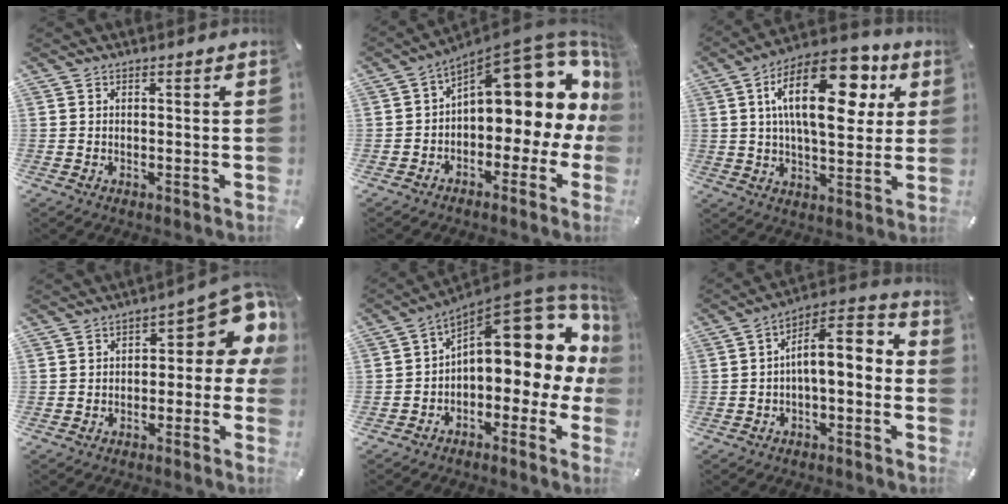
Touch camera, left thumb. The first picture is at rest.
{"total": 15.6, "force": [7.9, 7.5, 11.2], "torque": [-0.142, -0.072, 0.127]}
{"total": 22.1, "force": [7.8, 10.9, 17.6], "torque": [-0.294, -0.022, 0.118]}
{"total": 9.9, "force": [3.3, 5.3, 7.7], "torque": [-0.089, -0.032, 0.056]}
{"total": 15.4, "force": [7.0, 7.5, 11.6], "torque": [-0.144, -0.069, 0.115]}
{"total": 8.4, "force": [0.7, 4.0, 7.3], "torque": [-0.113, -0.015, 0.010]}